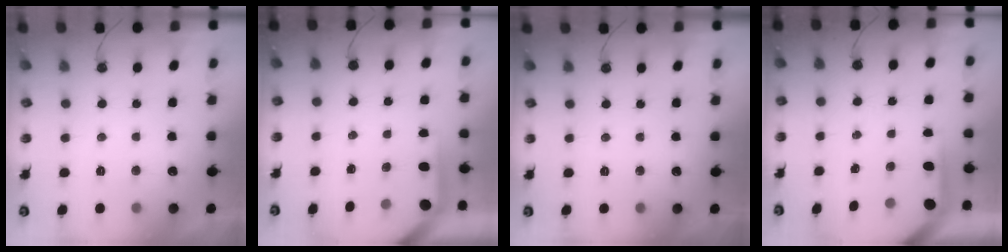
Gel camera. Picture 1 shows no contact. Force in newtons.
{"total": 3.6, "press": 3.6, "slide": 0.4}
{"total": 0.0}
{"total": 3.9, "press": 3.8, "slide": 0.4}